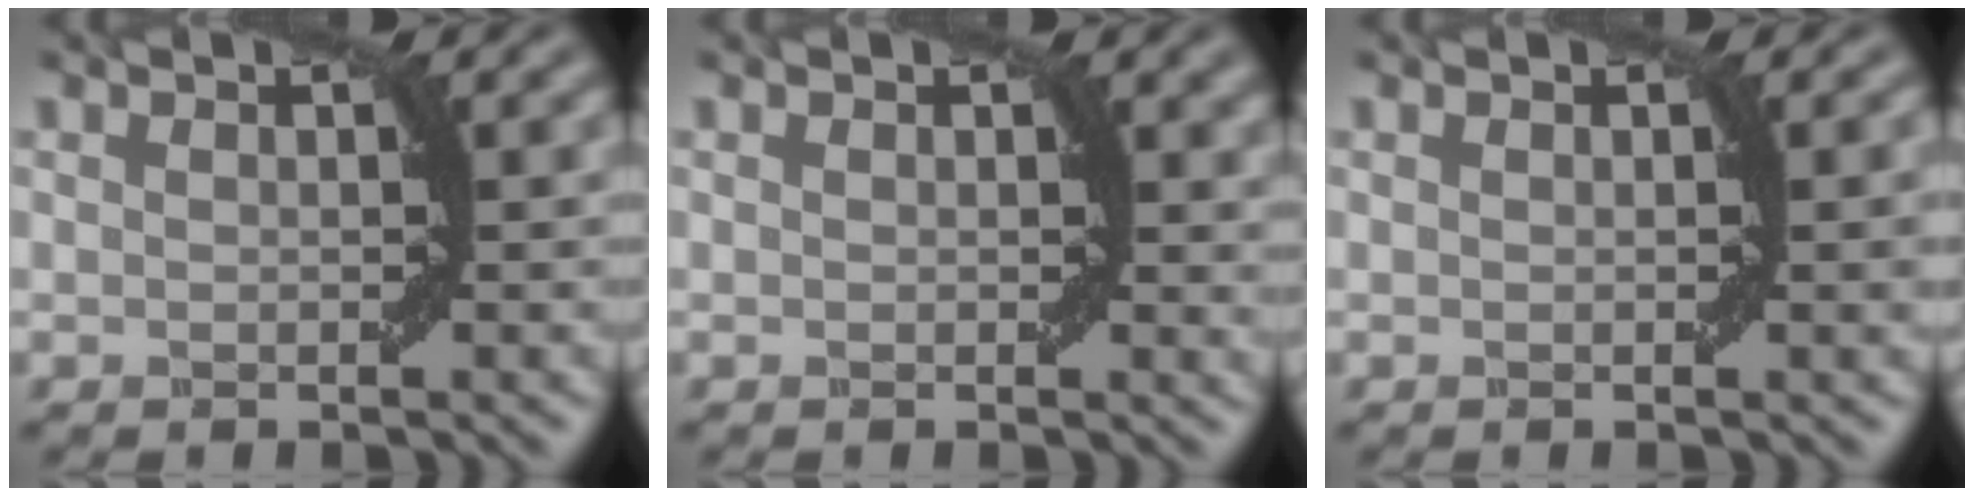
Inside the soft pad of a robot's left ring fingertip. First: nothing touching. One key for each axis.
{"total": 1.6, "fx": 0.6, "fy": 0.9, "fz": 1.1, "tx": -0.008, "ty": -0.004, "tz": 0.010}
{"total": 1.5, "fx": 0.2, "fy": 0.1, "fz": 1.5, "tx": -0.016, "ty": 0.002, "tz": 0.002}